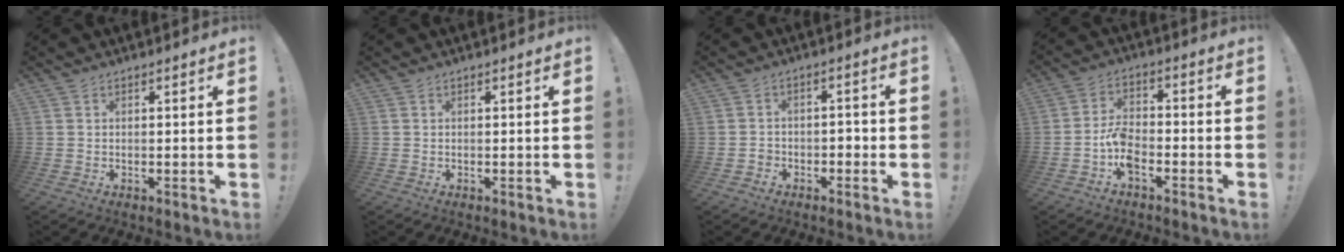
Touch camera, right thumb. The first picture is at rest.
{"total": 0.0}
{"total": 3.4, "force": [-2.4, 2.3, 0.8], "torque": [-0.015, 0.013, -0.042]}
{"total": 7.5, "force": [-4.2, 4.0, 4.7], "torque": [-0.106, 0.016, -0.078]}